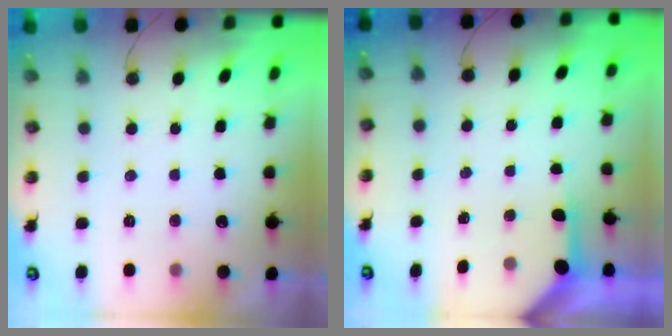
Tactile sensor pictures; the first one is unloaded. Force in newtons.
{"total": 3.3, "press": 3.3, "slide": 0.4}